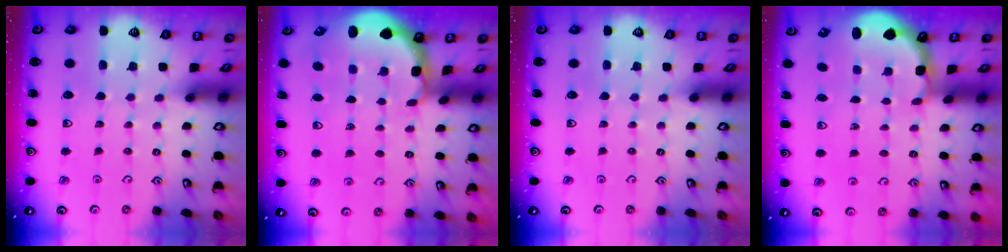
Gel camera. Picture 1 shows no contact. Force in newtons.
{"total": 1.6, "press": 1.4, "slide": 0.7}
{"total": 0.0}
{"total": 2.2, "press": 2.0, "slide": 1.1}